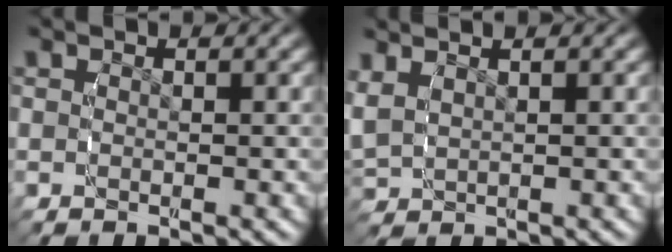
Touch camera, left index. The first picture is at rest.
{"total": 2.8, "force": [1.5, 1.9, 1.5], "torque": [-0.041, 0.008, 0.033]}